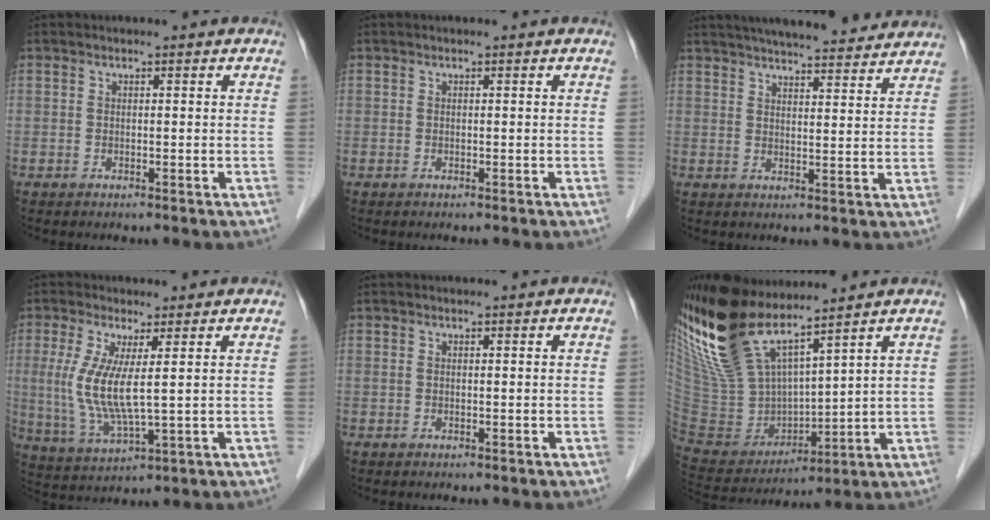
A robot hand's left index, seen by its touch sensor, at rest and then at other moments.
{"total": 0.0}
{"total": 18.3, "force": [16.6, 2.5, 7.3], "torque": [-0.106, 0.031, 0.220]}
{"total": 8.2, "force": [1.2, 1.1, 8.0], "torque": [-0.188, -0.014, 0.029]}
{"total": 0.0}
{"total": 20.3, "force": [15.4, 5.7, 12.0], "torque": [-0.268, 0.003, 0.308]}